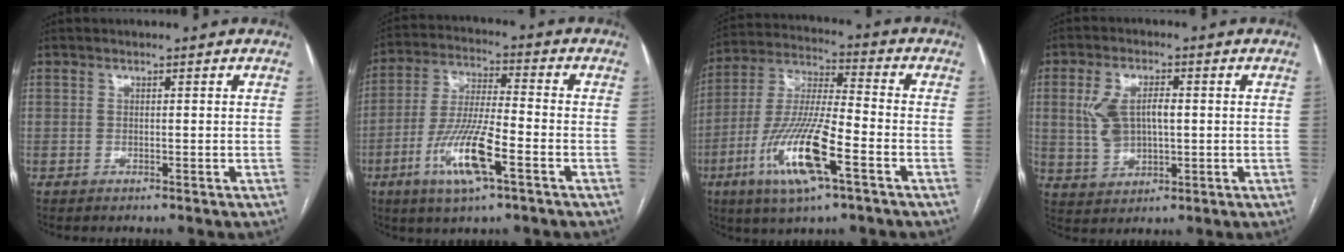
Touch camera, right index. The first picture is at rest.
{"total": 12.0, "force": [-5.1, 1.8, 10.7], "torque": [-0.217, -0.012, -0.094]}
{"total": 15.4, "force": [-6.4, 2.3, 13.9], "torque": [-0.285, -0.016, -0.116]}
{"total": 7.5, "force": [0.9, 4.1, 6.2], "torque": [-0.133, 0.016, 0.025]}